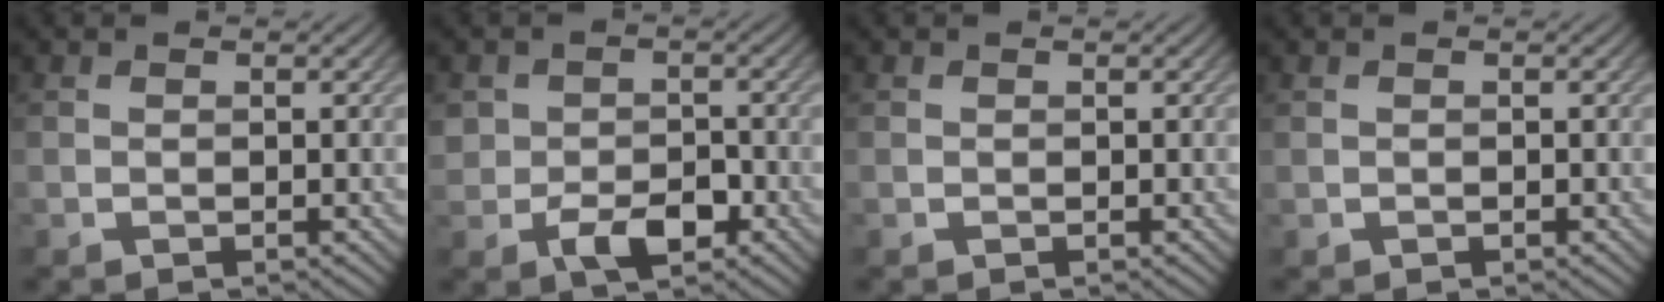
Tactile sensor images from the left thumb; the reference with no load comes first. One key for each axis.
{"total": 5.0, "fx": -2.1, "fy": 3.5, "fz": 3.0, "tx": -0.049, "ty": -0.009, "tz": -0.041}
{"total": 0.0}
{"total": 0.0}